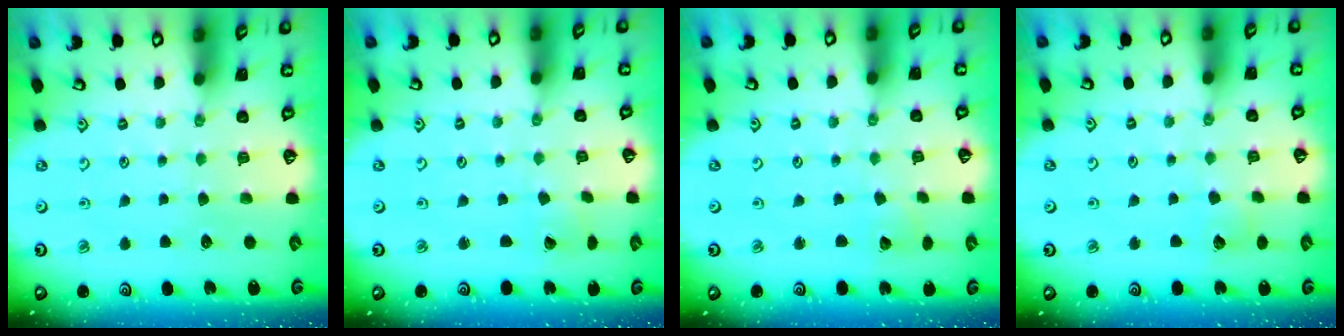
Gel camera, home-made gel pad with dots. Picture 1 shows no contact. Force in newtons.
{"total": 0.7, "press": 0.7, "slide": 0.1}
{"total": 3.8, "press": 3.8, "slide": 0.4}
{"total": 4.8, "press": 4.7, "slide": 0.7}